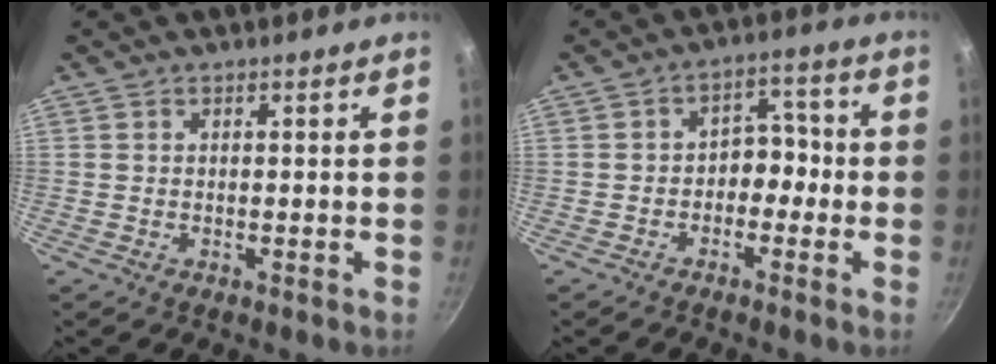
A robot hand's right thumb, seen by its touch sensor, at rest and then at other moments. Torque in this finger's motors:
{"motor_torque": [-0.02, 0.07, -0.07, 0.13, 0.00]}